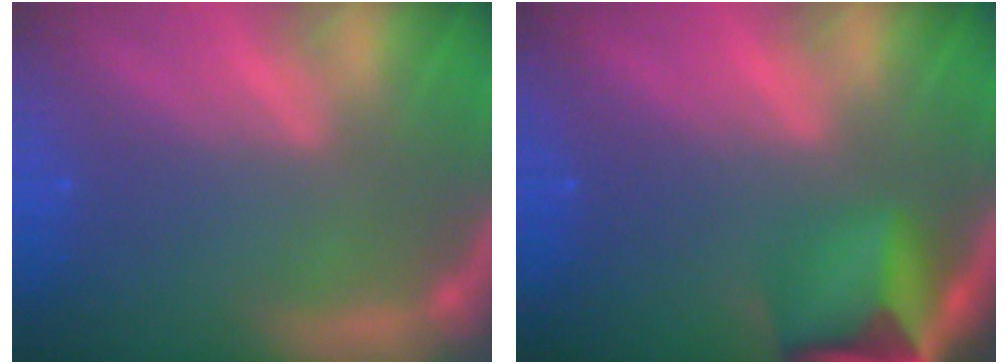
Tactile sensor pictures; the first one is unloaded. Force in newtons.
{"total": 6.9}